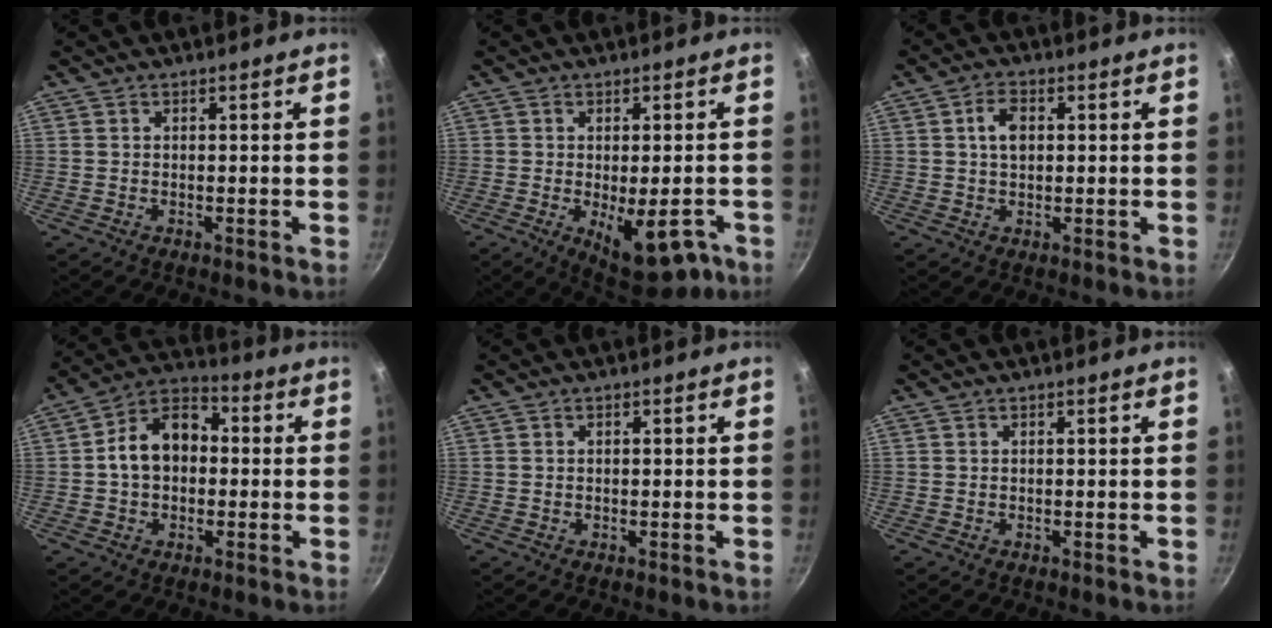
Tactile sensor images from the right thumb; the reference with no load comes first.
{"total": 11.6, "force": [-4.4, 5.0, 9.5], "torque": [-0.091, 0.005, -0.046]}
{"total": 4.4, "force": [0.9, 2.7, 3.3], "torque": [-0.047, 0.005, 0.013]}
{"total": 11.6, "force": [0.1, 8.5, 7.9], "torque": [-0.099, 0.037, -0.017]}
{"total": 0.0}
{"total": 0.0}